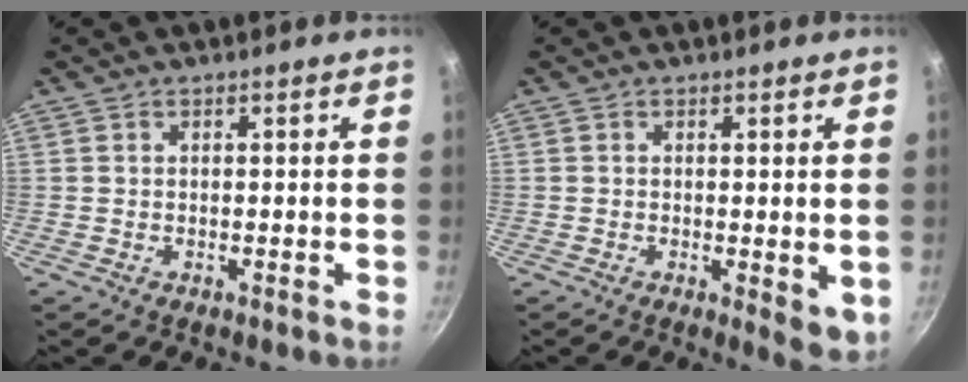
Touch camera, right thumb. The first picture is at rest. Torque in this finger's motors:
{"motor_torque": [-0.11, 0.41, 0.13, -0.13, -0.02]}